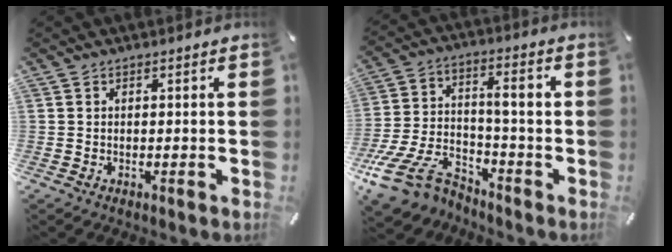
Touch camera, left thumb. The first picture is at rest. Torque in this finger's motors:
{"motor_torque": [1.63, 2.59, 1.61, 1.15, 0.16]}